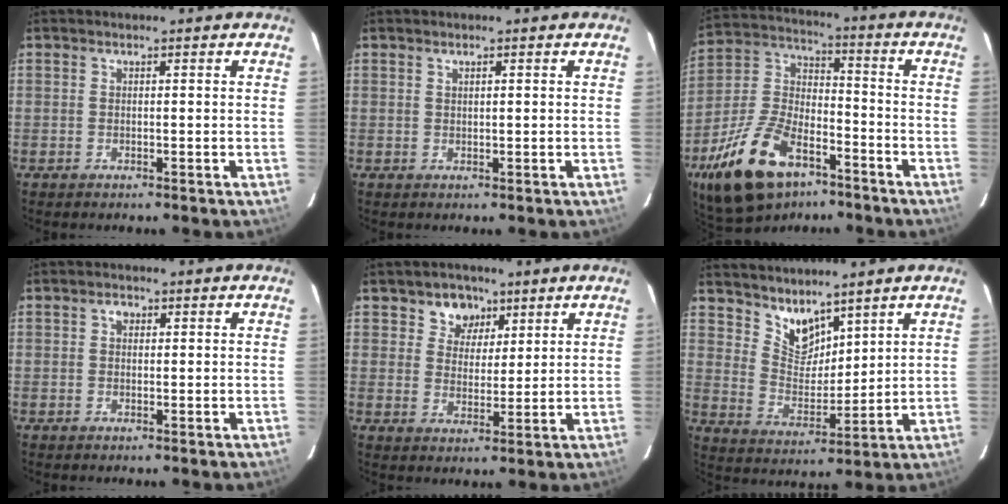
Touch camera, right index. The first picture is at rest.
{"total": 0.7, "force": [0.4, 0.2, 0.5], "torque": [-0.009, 0.003, 0.009]}
{"total": 20.7, "force": [-11.8, 10.6, 13.3], "torque": [-0.278, 0.003, -0.206]}
{"total": 1.4, "force": [0.4, 1.1, 0.6], "torque": [-0.009, 0.007, 0.006]}
{"total": 5.8, "force": [3.4, 4.6, 1.3], "torque": [-0.016, 0.005, 0.058]}
{"total": 7.6, "force": [6.3, 3.4, 2.5], "torque": [-0.036, -0.001, 0.127]}